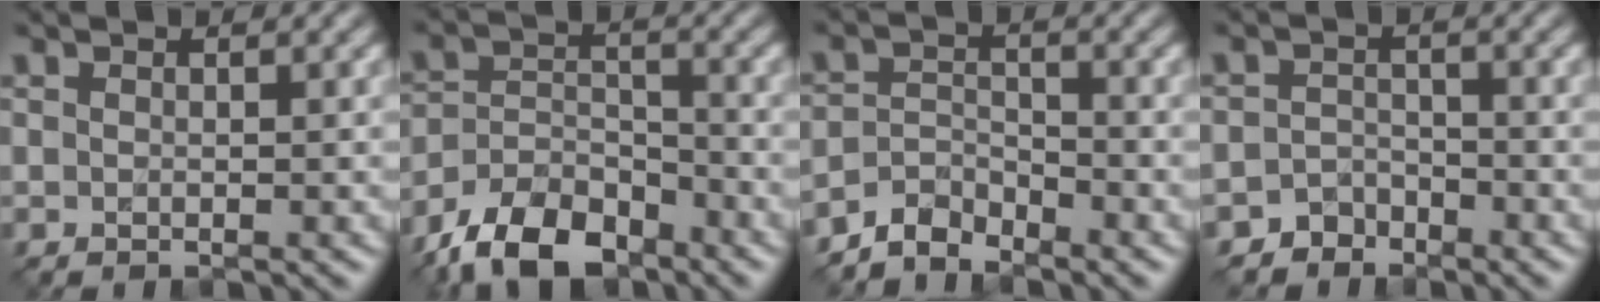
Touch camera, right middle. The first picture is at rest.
{"total": 8.6, "force": [-6.8, 4.1, 3.5], "torque": [-0.057, -0.001, -0.128]}
{"total": 3.0, "force": [-2.8, 1.1, 0.5], "torque": [-0.009, 0.009, -0.065]}
{"total": 2.2, "force": [-1.8, 1.2, -0.4], "torque": [0.017, 0.012, -0.039]}